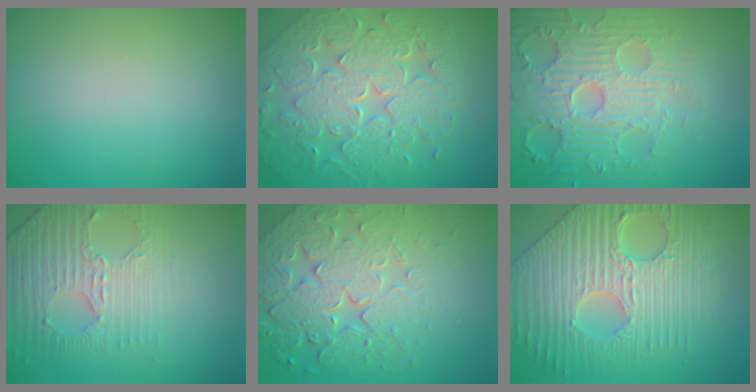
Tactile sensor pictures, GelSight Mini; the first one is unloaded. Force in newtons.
{"total": 9.9, "press": 6.9, "slide": 7.0}
{"total": 7.0, "press": 5.9, "slide": 3.7}
{"total": 4.4, "press": 3.1, "slide": 3.1}
{"total": 7.9, "press": 5.6, "slide": 5.5}
{"total": 9.9, "press": 7.2, "slide": 6.9}